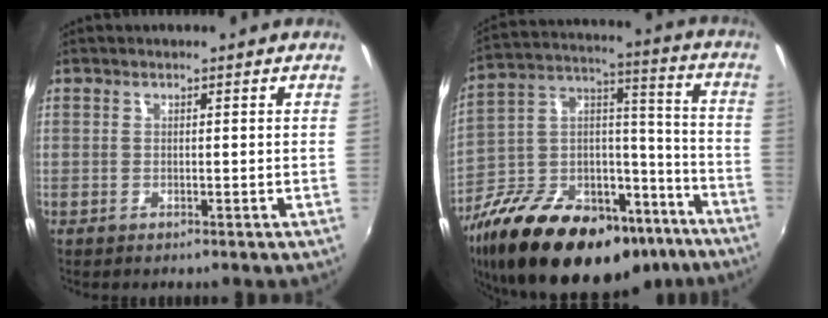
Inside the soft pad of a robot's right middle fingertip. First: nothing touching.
{"total": 35.0, "force": [-24.6, 16.5, 18.7], "torque": [-0.342, 0.029, -0.353]}